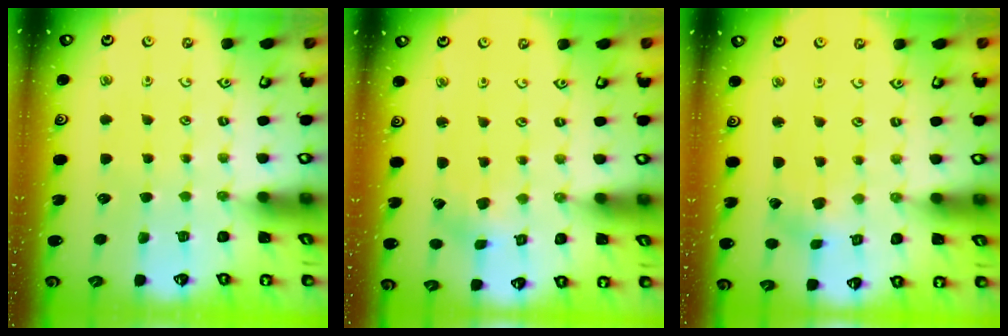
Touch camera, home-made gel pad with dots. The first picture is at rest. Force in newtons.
{"total": 0.8, "press": 0.7, "slide": 0.3}
{"total": 1.4, "press": 1.4, "slide": 0.3}